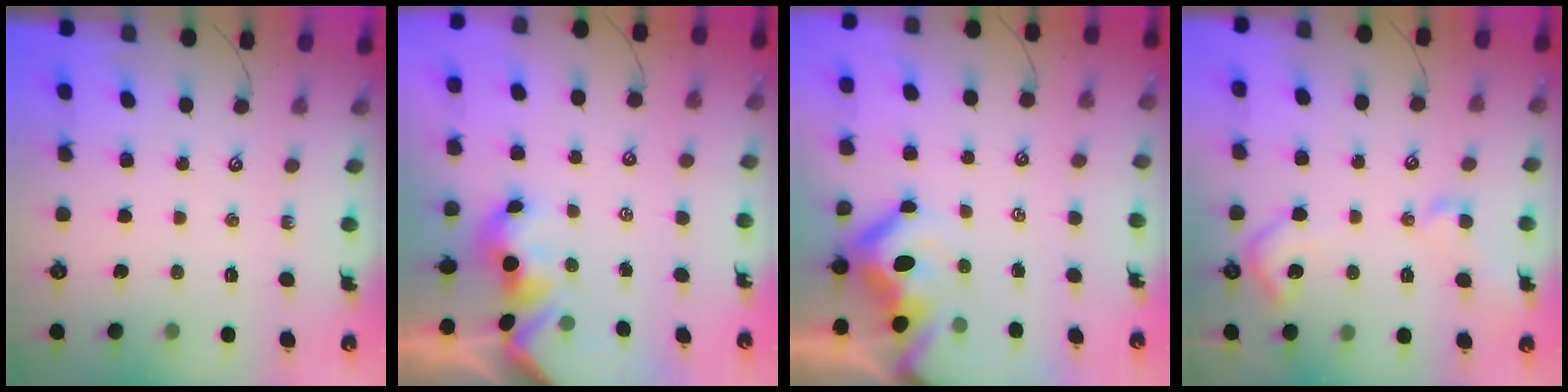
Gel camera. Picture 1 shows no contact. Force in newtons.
{"total": 1.5, "press": 1.3, "slide": 0.7}
{"total": 5.7, "press": 5.6, "slide": 1.3}
{"total": 5.8, "press": 5.7, "slide": 1.1}